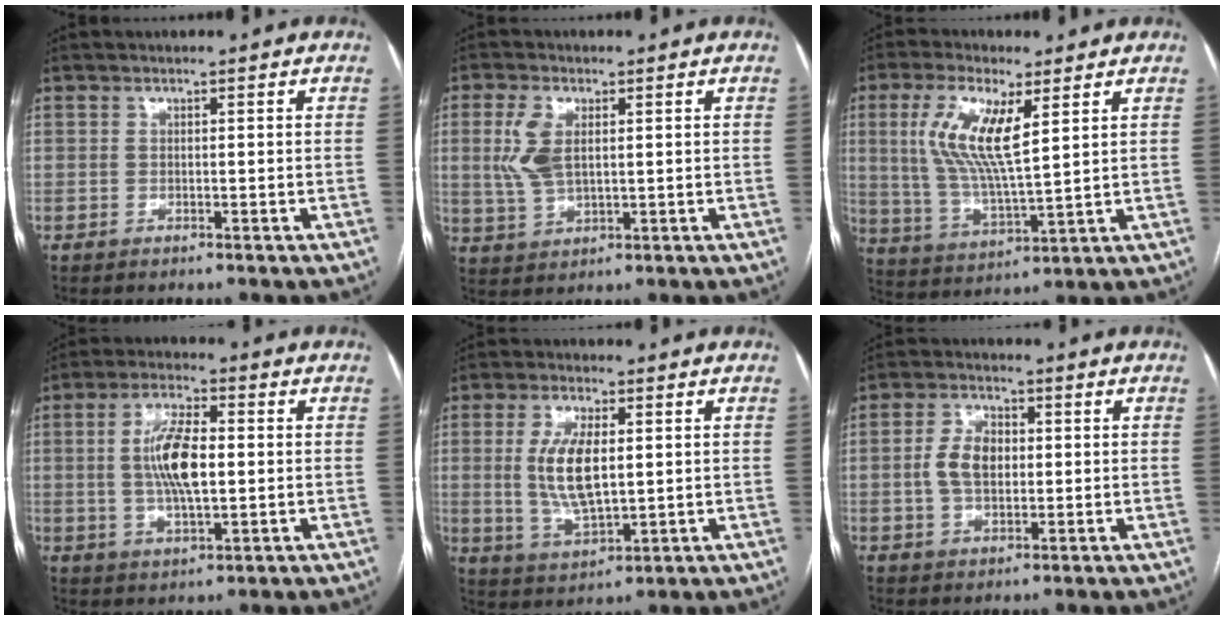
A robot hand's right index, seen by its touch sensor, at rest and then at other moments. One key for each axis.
{"total": 6.0, "fx": 1.6, "fy": 2.8, "fz": 5.0, "tx": -0.130, "ty": 0.009, "tz": 0.035}
{"total": 11.3, "fx": 3.9, "fy": 2.5, "fz": 10.3, "tx": -0.226, "ty": 0.002, "tz": 0.078}
{"total": 9.6, "fx": 0.6, "fy": 3.0, "fz": 9.1, "tx": -0.178, "ty": 0.008, "tz": 0.011}
{"total": 9.6, "fx": 1.1, "fy": 3.6, "fz": 8.8, "tx": -0.188, "ty": 0.000, "tz": 0.026}
{"total": 6.2, "fx": 0.3, "fy": 3.8, "fz": 4.8, "tx": -0.101, "ty": 0.015, "tz": 0.008}